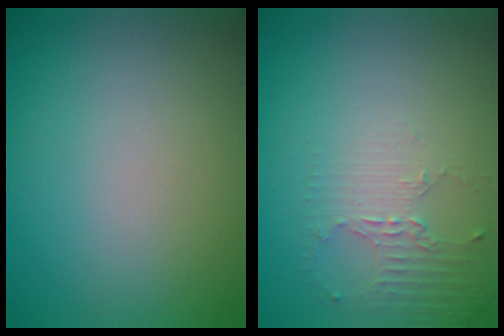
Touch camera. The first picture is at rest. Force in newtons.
{"total": 2.0, "press": 1.5, "slide": 1.4}